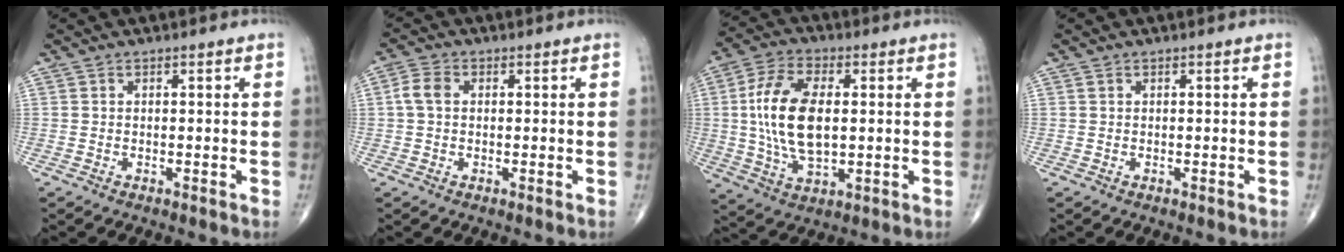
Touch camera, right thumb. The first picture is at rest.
{"total": 3.6, "force": [0.4, 2.6, 2.5], "torque": [-0.056, 0.011, 0.002]}
{"total": 14.9, "force": [1.1, 7.6, 12.7], "torque": [-0.251, 0.002, 0.022]}
{"total": 0.0}